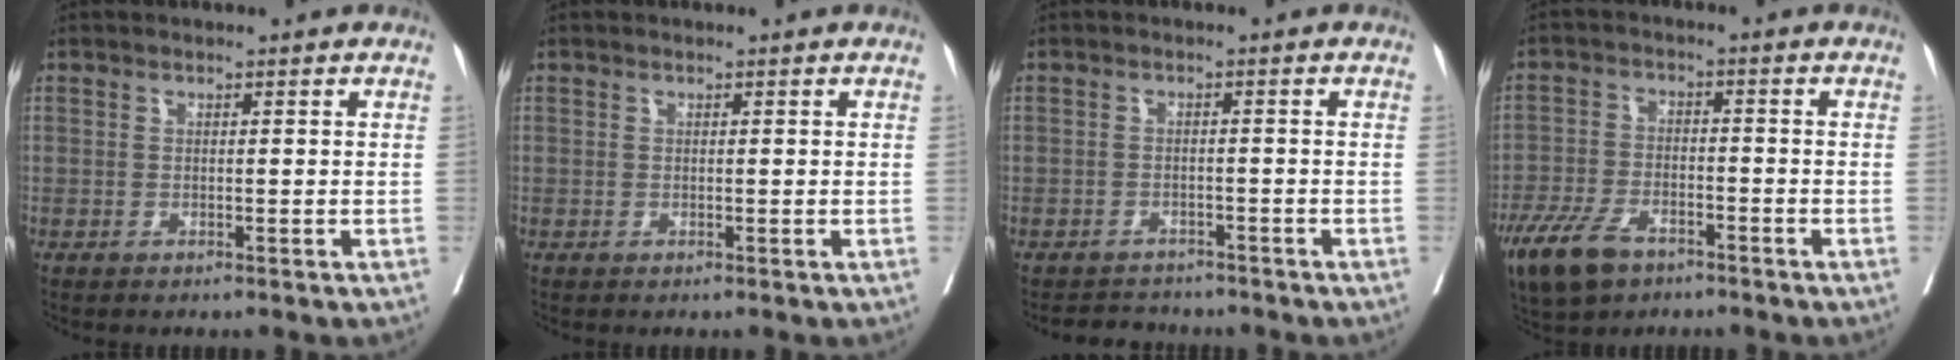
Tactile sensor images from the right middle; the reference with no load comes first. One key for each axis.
{"total": 0.0}
{"total": 3.9, "fx": -3.7, "fy": 1.2, "fz": -0.1, "tx": 0.000, "ty": -0.006, "tz": -0.058}
{"total": 9.1, "fx": -6.1, "fy": 4.3, "fz": 5.3, "tx": -0.109, "ty": -0.011, "tz": -0.109}